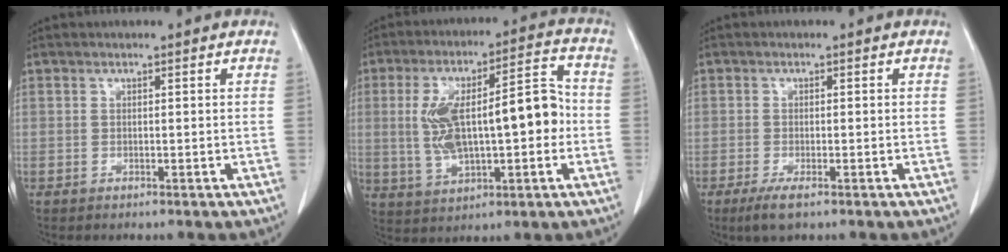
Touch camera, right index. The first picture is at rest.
{"total": 15.5, "force": [-0.3, 5.2, 14.6], "torque": [-0.260, 0.039, 0.008]}
{"total": 3.2, "force": [-2.0, 0.7, 2.4], "torque": [-0.050, -0.006, -0.034]}